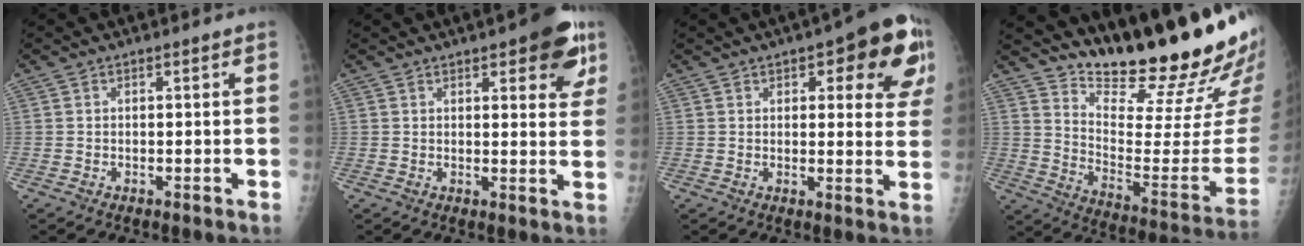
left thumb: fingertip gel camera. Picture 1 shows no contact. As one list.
[{"total": 10.0, "force": [5.4, 3.6, 7.7], "torque": [-0.060, -0.017, 0.060]}, {"total": 15.2, "force": [6.6, 6.1, 12.2], "torque": [-0.101, -0.015, 0.069]}, {"total": 24.1, "force": [20.0, 3.7, 13.0], "torque": [-0.168, -0.156, 0.296]}]